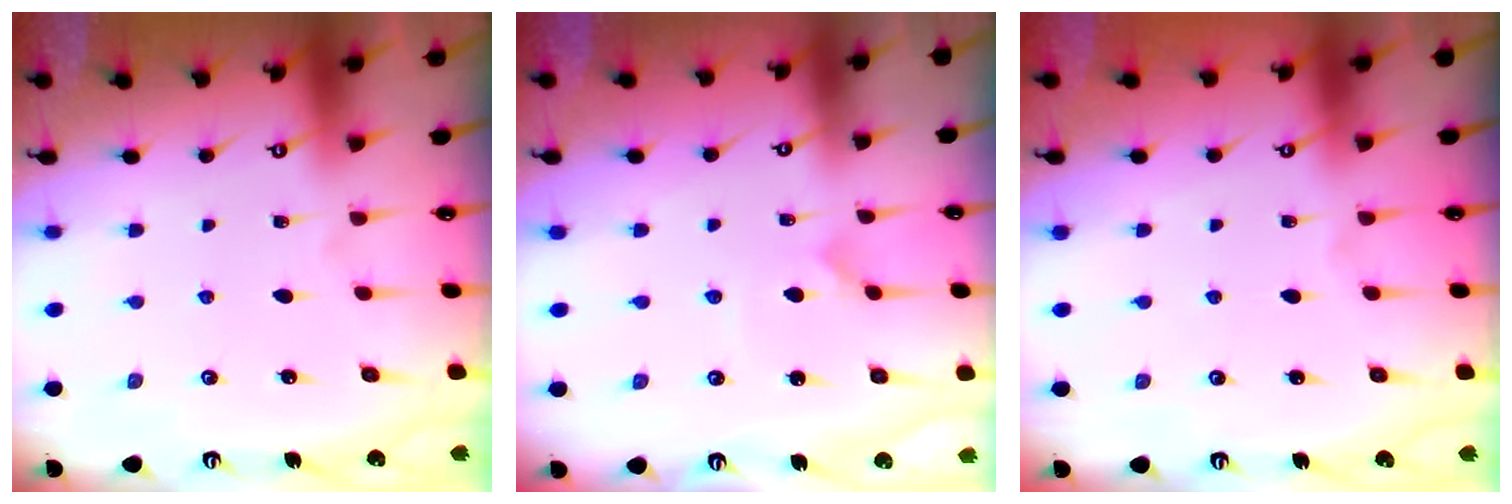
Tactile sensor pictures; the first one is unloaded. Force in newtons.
{"total": 2.9, "press": 2.9, "slide": 0.2}
{"total": 0.0}